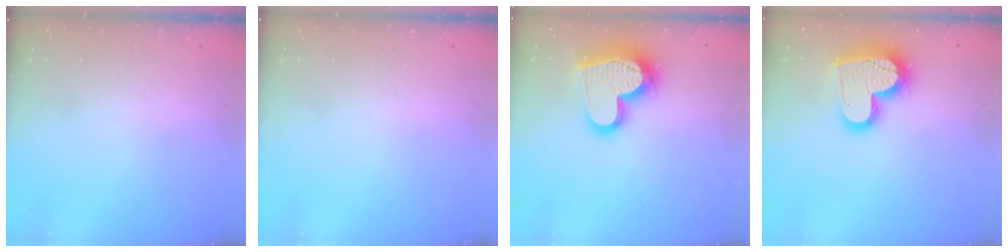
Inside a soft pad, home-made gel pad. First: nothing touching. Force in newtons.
{"total": 0.0}
{"total": 17.9, "press": 17.8, "slide": 1.7}
{"total": 17.4, "press": 17.3, "slide": 1.3}